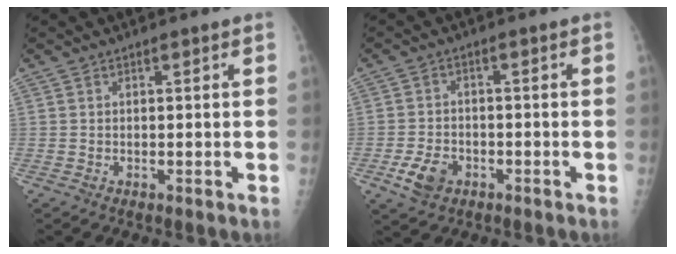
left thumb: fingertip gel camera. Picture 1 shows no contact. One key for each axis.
{"total": 5.6, "fx": -2.5, "fy": 3.9, "fz": 3.1, "tx": -0.055, "ty": 0.010, "tz": -0.042}